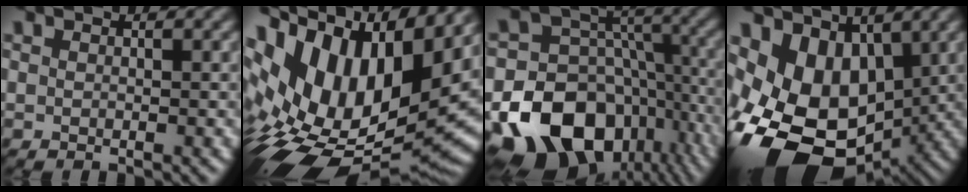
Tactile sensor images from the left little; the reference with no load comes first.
{"total": 17.5, "force": [1.1, 10.0, 14.3], "torque": [-0.238, 0.005, 0.024]}
{"total": 19.5, "force": [-10.2, 14.2, 8.7], "torque": [-0.154, -0.032, -0.159]}
{"total": 14.3, "force": [-3.1, 9.8, 10.0], "torque": [-0.195, -0.027, -0.055]}